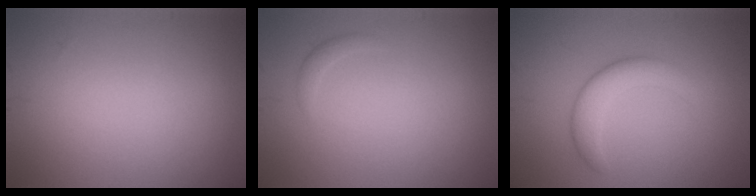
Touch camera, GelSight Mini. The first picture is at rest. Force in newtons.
{"total": 0.7, "press": 0.7, "slide": 0.1}
{"total": 3.3, "press": 3.3, "slide": 0.1}